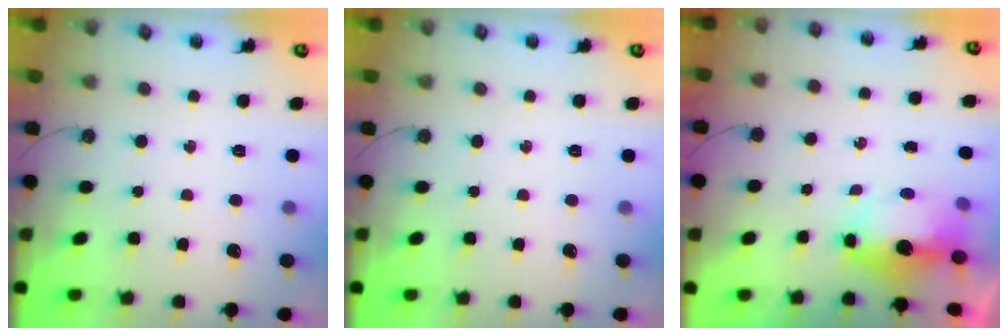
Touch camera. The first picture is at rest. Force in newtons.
{"total": 0.0}
{"total": 6.7, "press": 6.7, "slide": 0.8}